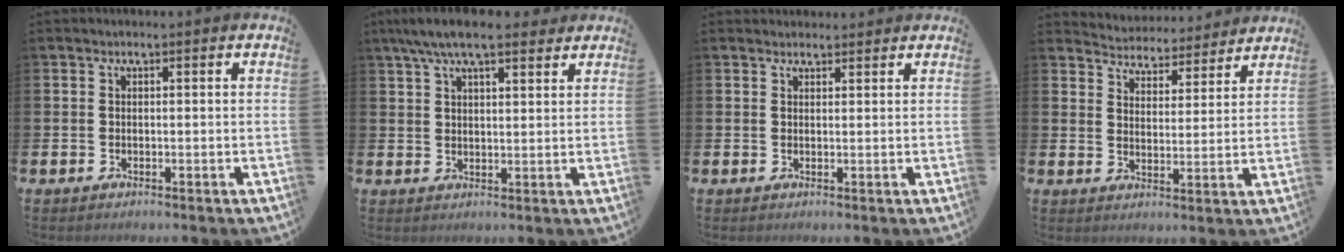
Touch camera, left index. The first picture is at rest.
{"total": 6.6, "force": [5.6, 1.6, 3.1], "torque": [-0.070, -0.010, 0.102]}
{"total": 1.8, "force": [1.7, 0.6, -0.1], "torque": [0.009, -0.004, 0.030]}
{"total": 4.6, "force": [4.5, 1.2, -0.5], "torque": [-0.010, -0.040, 0.075]}